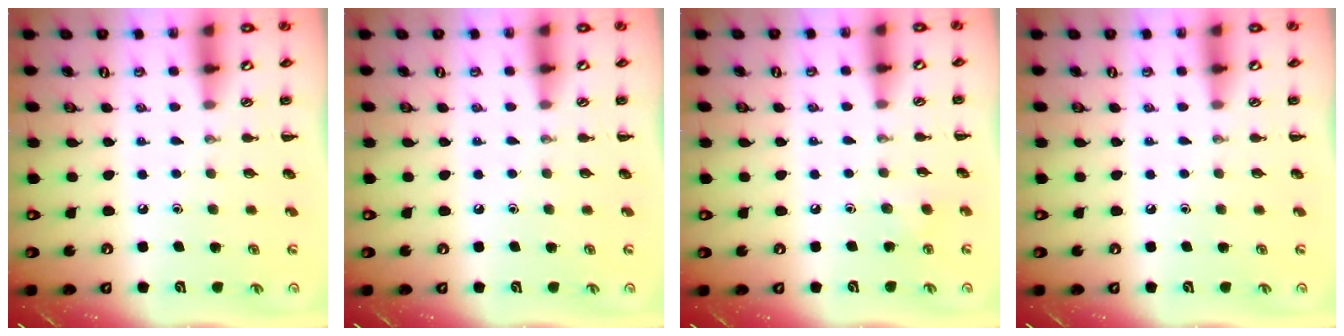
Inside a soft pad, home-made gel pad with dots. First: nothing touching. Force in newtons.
{"total": 0.0}
{"total": 2.4, "press": 2.3, "slide": 0.8}
{"total": 0.0}